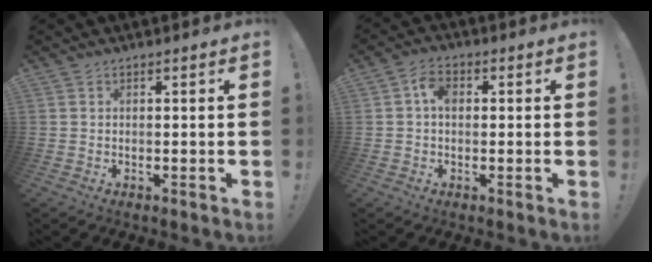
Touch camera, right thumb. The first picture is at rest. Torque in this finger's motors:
{"motor_torque": [0.84, 1.13, 0.40, -0.47, 0.17]}